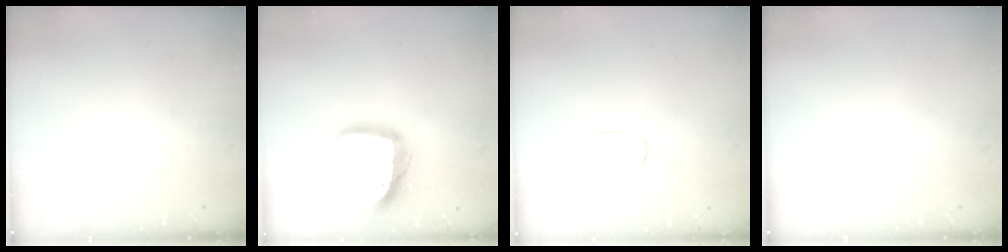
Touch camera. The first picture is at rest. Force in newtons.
{"total": 18.8, "press": 18.7, "slide": 1.8}
{"total": 4.8, "press": 4.8, "slide": 0.3}
{"total": 0.0}